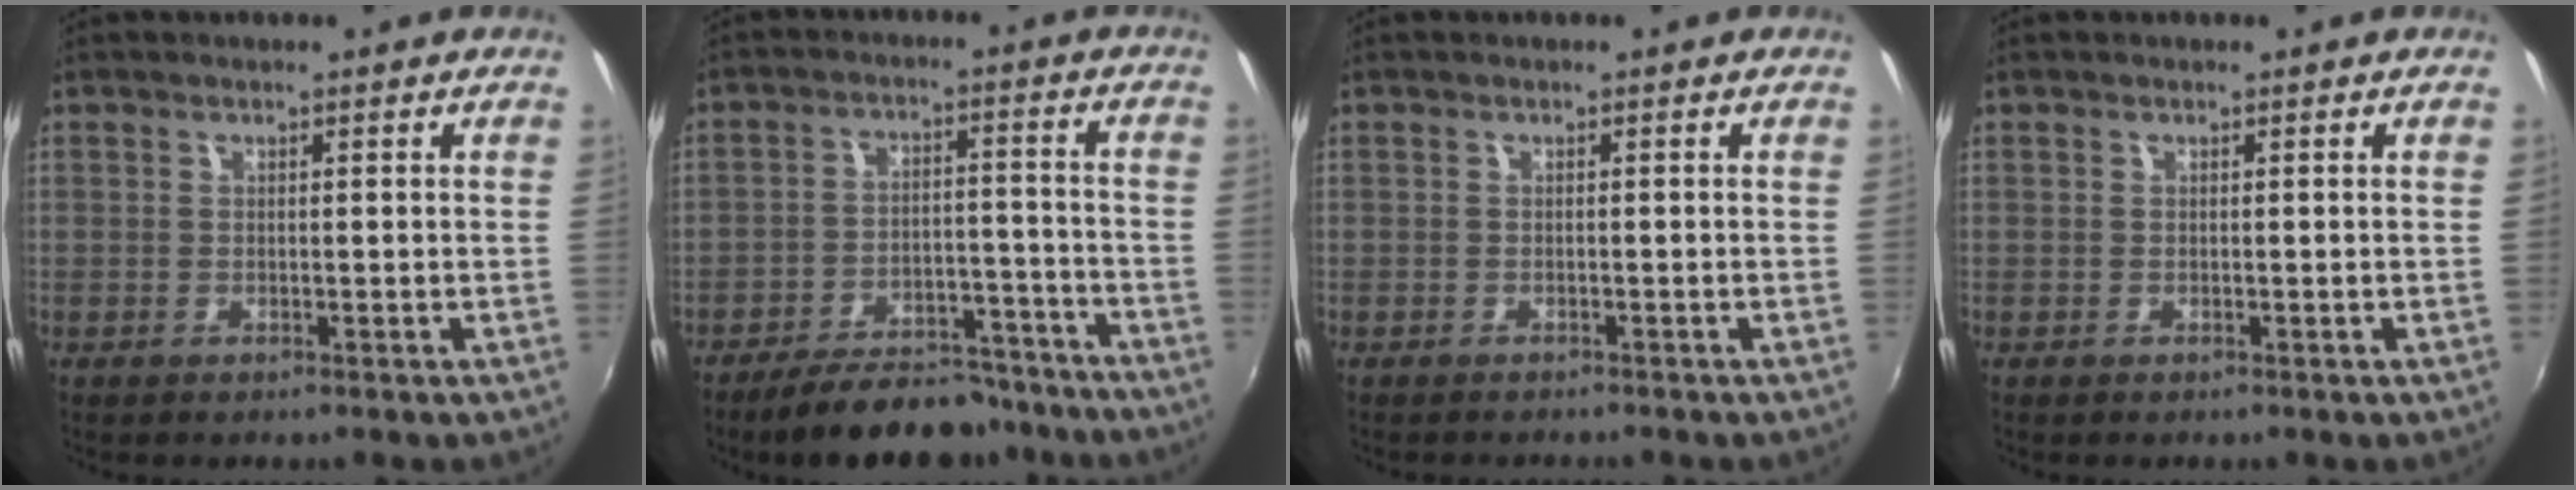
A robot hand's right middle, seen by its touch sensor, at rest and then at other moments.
{"total": 15.0, "force": [-13.0, 5.0, 5.7], "torque": [-0.105, 0.018, -0.173]}
{"total": 1.5, "force": [-1.5, 0.2, 0.4], "torque": [-0.015, -0.009, -0.023]}
{"total": 0.0}